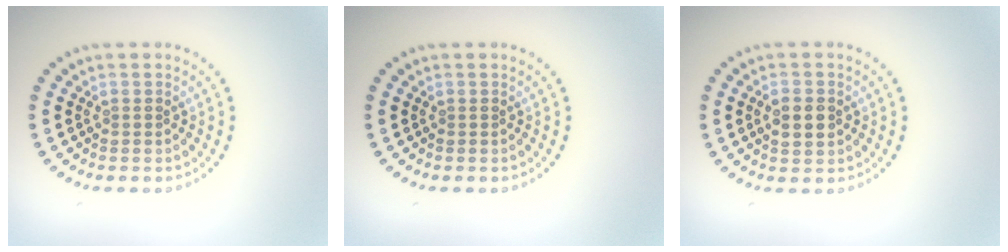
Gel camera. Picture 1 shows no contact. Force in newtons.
{"total": 0.0}
{"total": 2.2, "press": 2.2, "slide": 0.1}